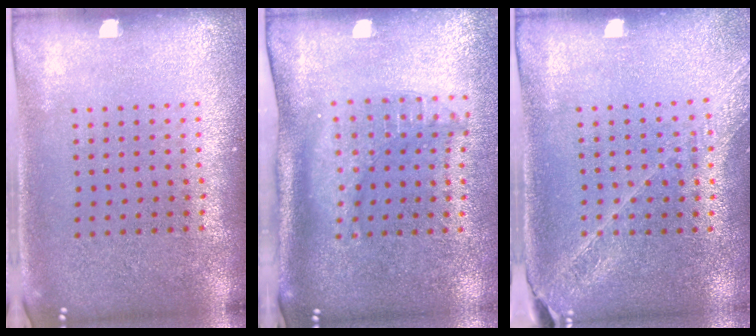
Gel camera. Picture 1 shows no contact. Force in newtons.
{"total": 2.1, "press": 1.6, "slide": 1.5}
{"total": 1.6, "press": 1.6, "slide": 0.0}